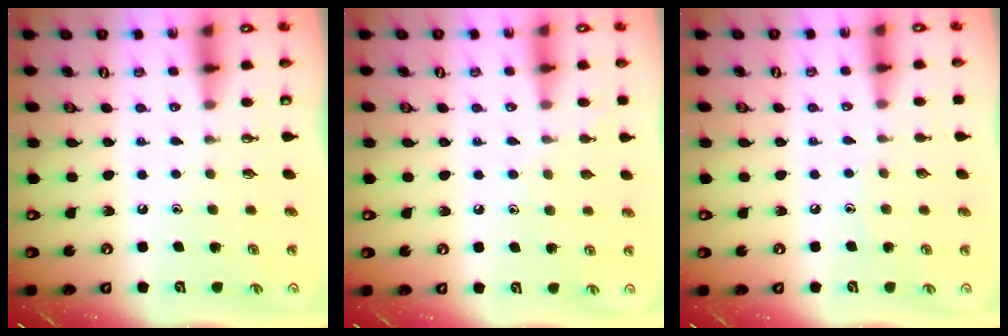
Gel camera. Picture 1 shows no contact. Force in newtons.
{"total": 5.5, "press": 5.5, "slide": 0.5}
{"total": 3.6, "press": 3.5, "slide": 0.3}